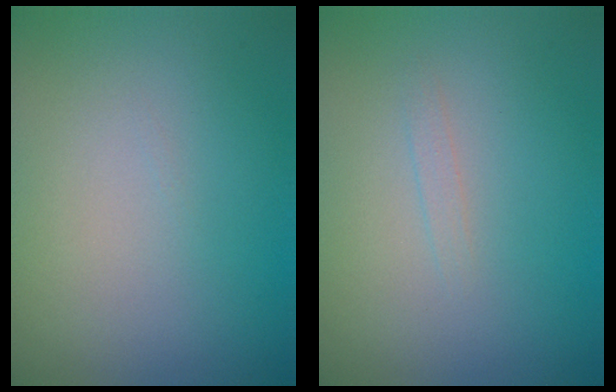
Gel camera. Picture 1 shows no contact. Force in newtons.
{"total": 0.6, "press": 0.6, "slide": 0.1}